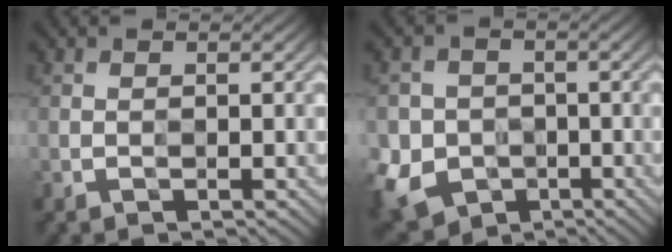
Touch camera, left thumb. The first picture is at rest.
{"total": 7.9, "force": [-2.6, 7.1, 2.1], "torque": [-0.074, -0.027, -0.066]}